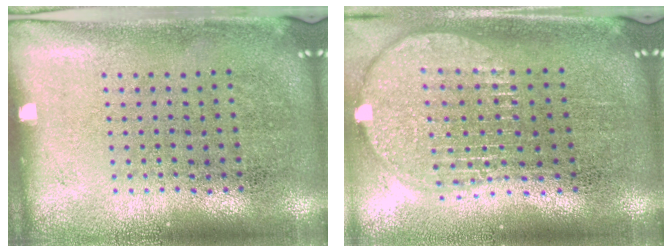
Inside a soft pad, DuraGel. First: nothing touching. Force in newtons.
{"total": 2.0, "press": 1.7, "slide": 1.1}